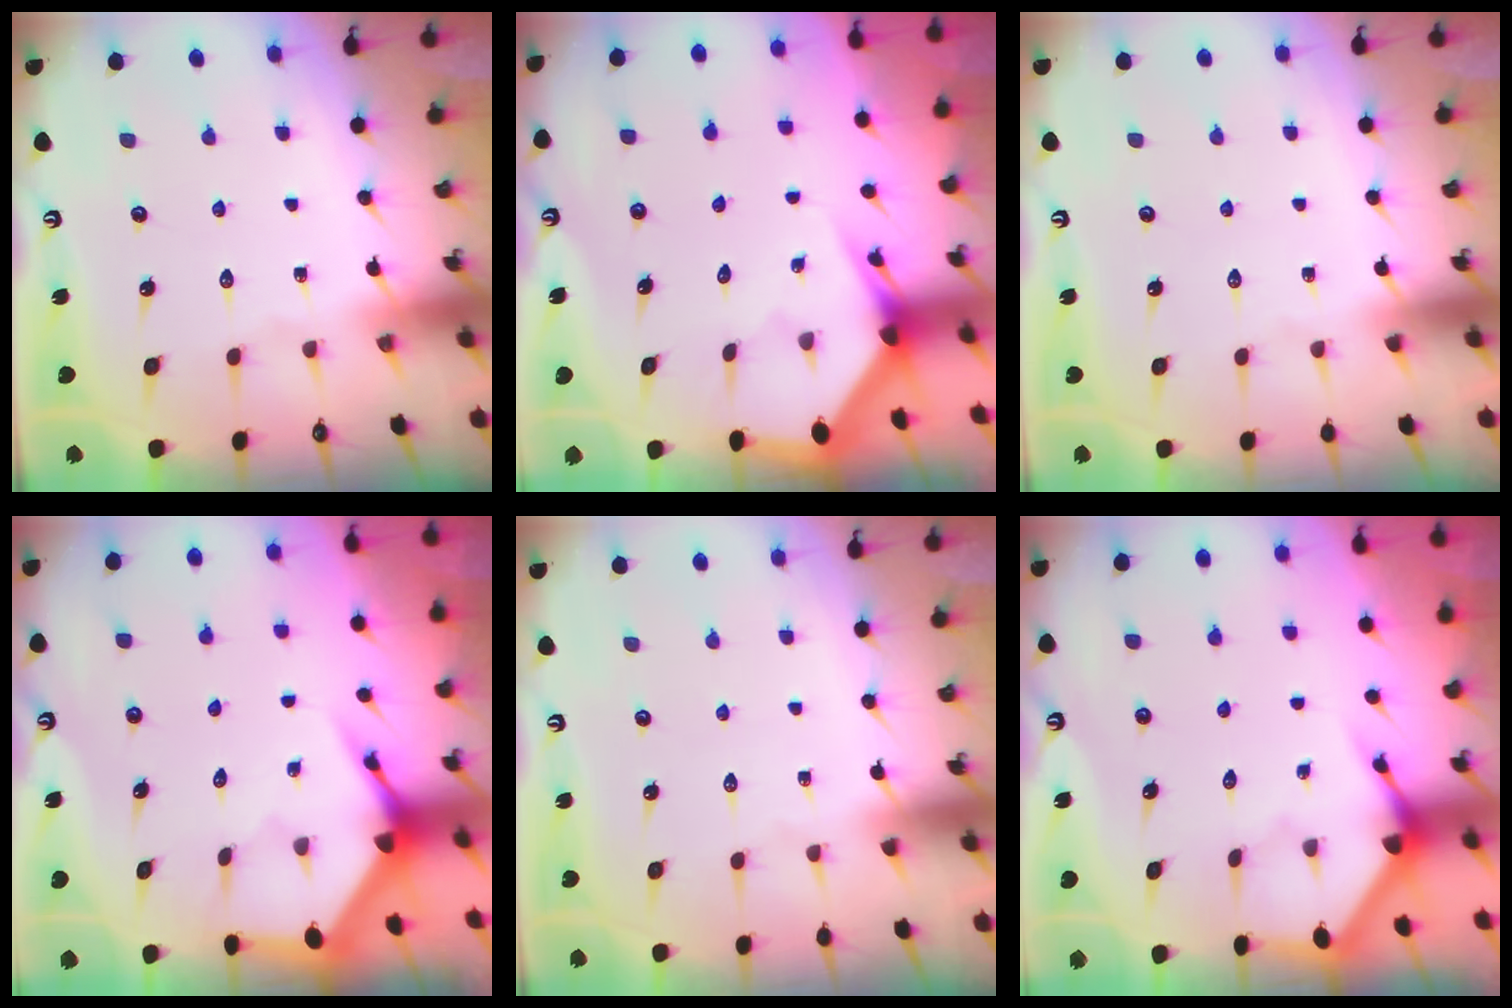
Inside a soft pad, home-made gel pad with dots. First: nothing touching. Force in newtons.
{"total": 3.0, "press": 3.0, "slide": 0.0}
{"total": 0.0}
{"total": 3.7, "press": 3.6, "slide": 0.5}
{"total": 0.0}
{"total": 4.1, "press": 4.1, "slide": 0.1}